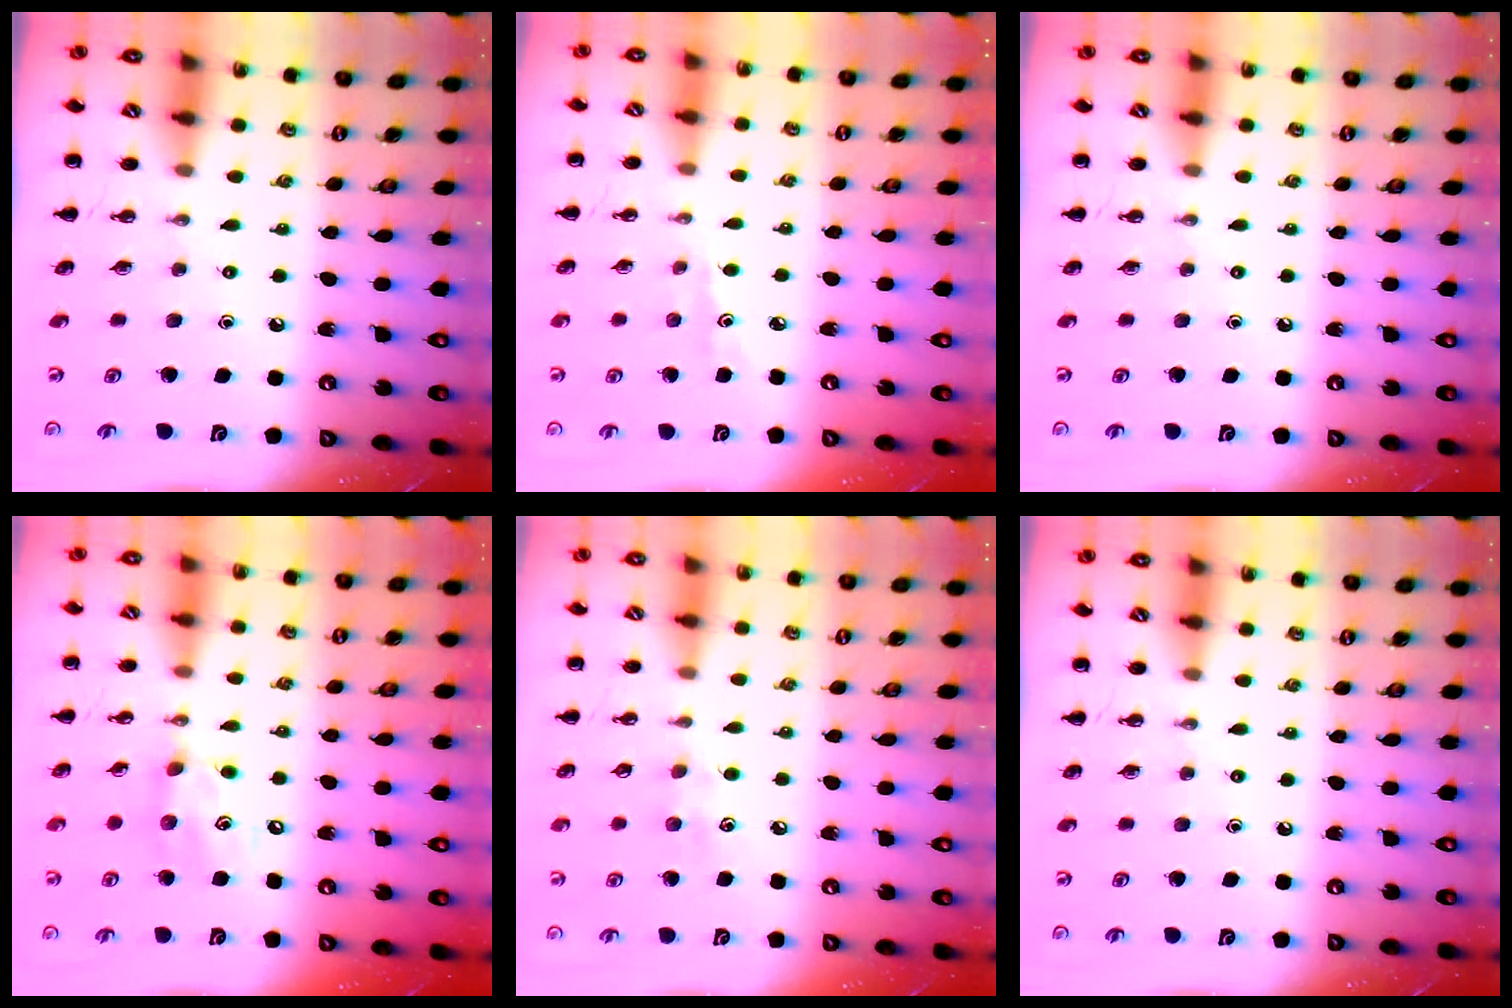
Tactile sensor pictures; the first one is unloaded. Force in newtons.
{"total": 2.6, "press": 2.3, "slide": 1.1}
{"total": 0.0}
{"total": 7.9, "press": 7.8, "slide": 1.1}
{"total": 4.8, "press": 4.7, "slide": 1.2}
{"total": 0.0}